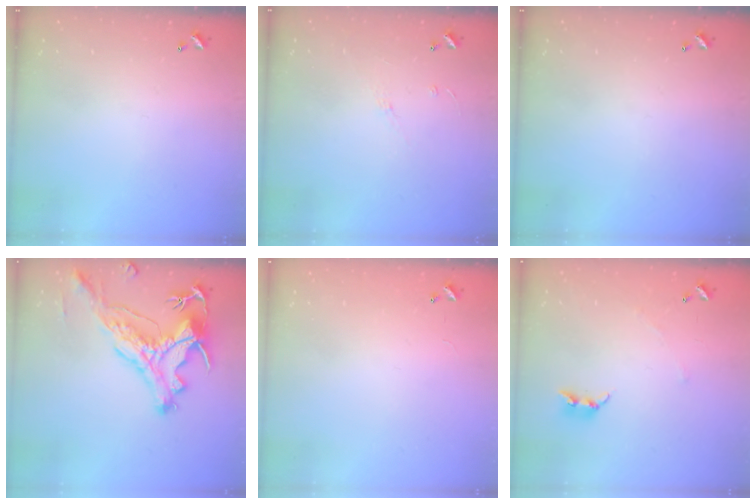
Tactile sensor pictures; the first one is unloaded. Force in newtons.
{"total": 5.5, "press": 5.5, "slide": 0.5}
{"total": 0.0}
{"total": 4.0, "press": 3.8, "slide": 1.3}
{"total": 9.3, "press": 9.3, "slide": 0.3}
{"total": 3.6, "press": 3.6, "slide": 0.6}